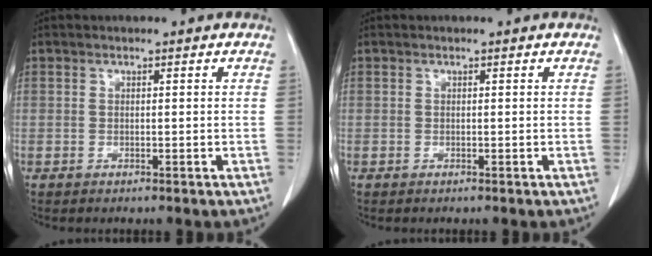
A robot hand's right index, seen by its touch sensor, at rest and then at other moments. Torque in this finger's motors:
{"motor_torque": [0.00, 0.00, 0.00, 0.00]}